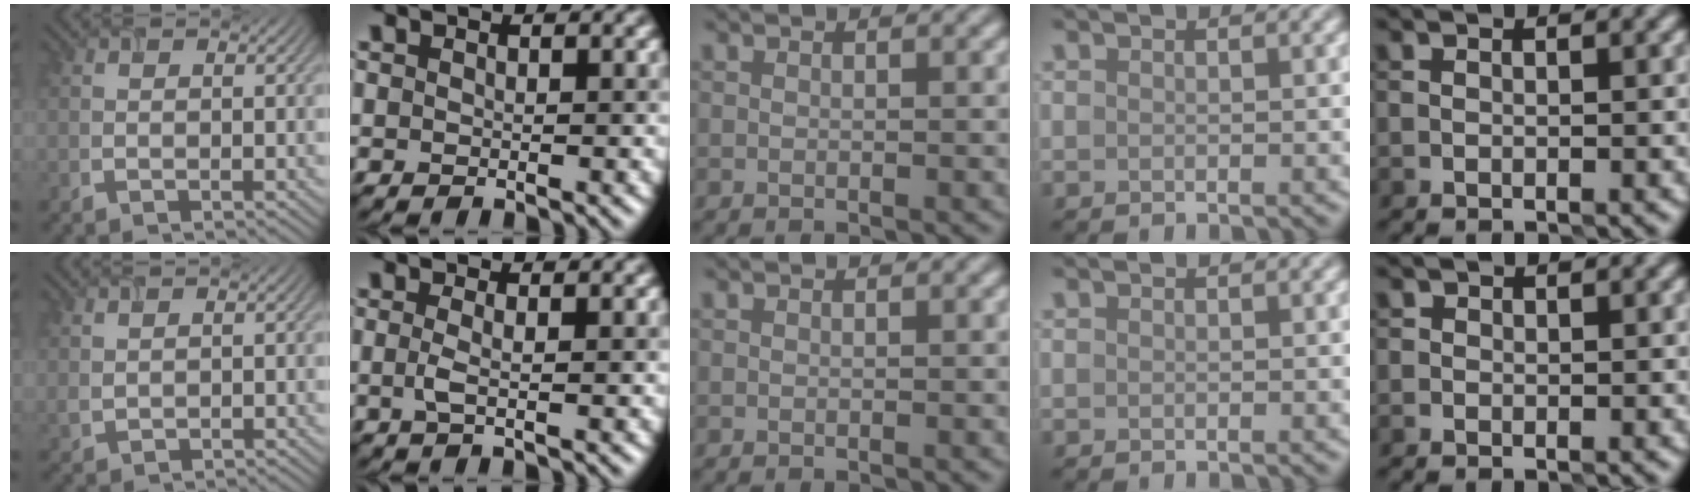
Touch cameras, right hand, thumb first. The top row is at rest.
{"thumb": {"total": 1.4, "force": [1.1, 0.4, 0.7], "torque": [-0.022, 0.002, 0.029]}, "index": {"total": 1.5, "force": [-0.2, 0.4, 1.5], "torque": [-0.030, -0.003, -0.006]}}